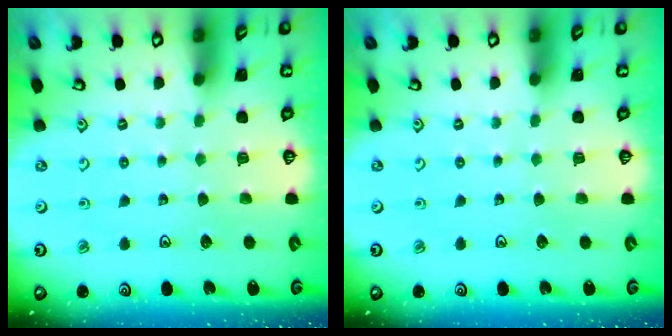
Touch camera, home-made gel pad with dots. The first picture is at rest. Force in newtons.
{"total": 0.0}